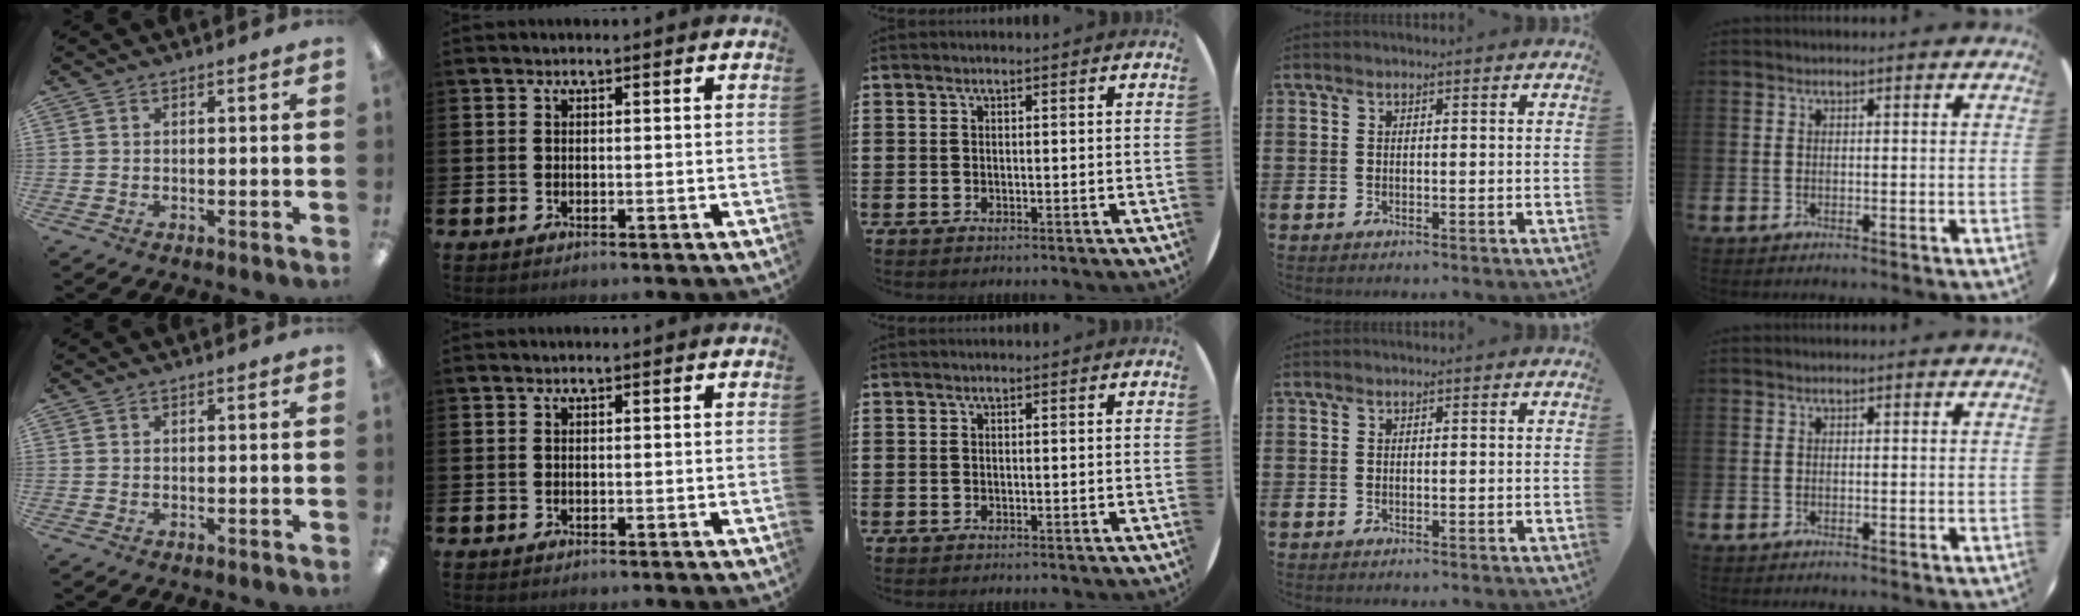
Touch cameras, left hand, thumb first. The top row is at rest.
{}